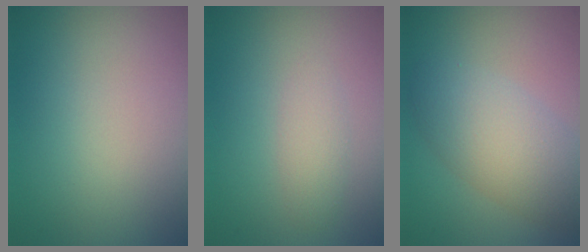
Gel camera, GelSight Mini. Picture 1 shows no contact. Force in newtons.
{"total": 1.5, "press": 1.5, "slide": 0.1}
{"total": 5.2, "press": 5.2, "slide": 0.5}